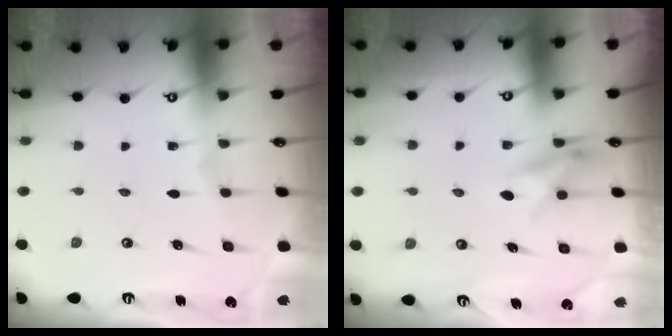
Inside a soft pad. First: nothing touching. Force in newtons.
{"total": 8.5, "press": 8.4, "slide": 0.7}